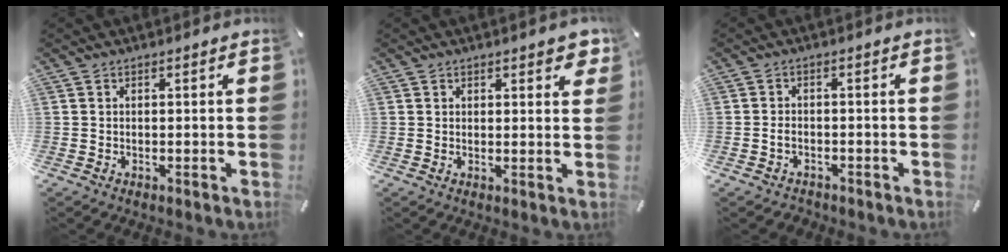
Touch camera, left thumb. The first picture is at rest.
{"total": 2.6, "force": [1.8, 1.3, 1.3], "torque": [-0.005, -0.005, 0.027]}
{"total": 2.5, "force": [-1.2, 1.8, 1.3], "torque": [-0.033, 0.003, -0.025]}